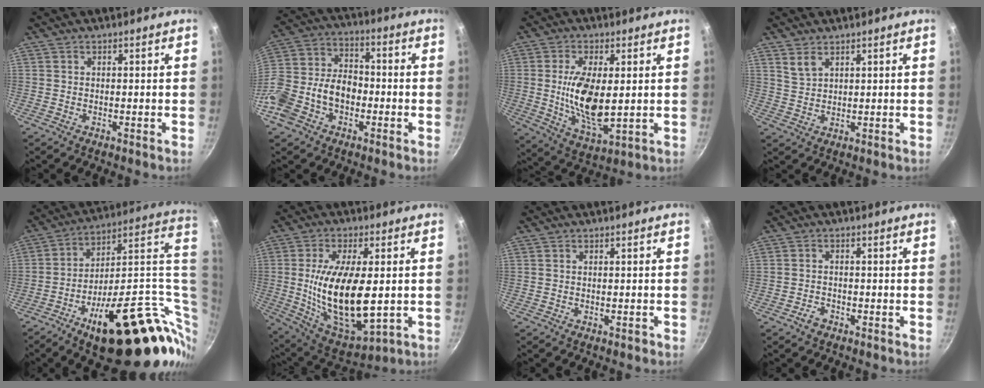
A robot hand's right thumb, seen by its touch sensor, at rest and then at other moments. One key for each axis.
{"total": 16.5, "fx": -4.7, "fy": 11.6, "fz": 10.8, "tx": -0.189, "ty": 0.053, "tz": -0.096}
{"total": 13.1, "fx": 0.8, "fy": 5.8, "fz": 11.7, "tx": -0.215, "ty": -0.015, "tz": 0.022}
{"total": 3.3, "fx": 2.2, "fy": 1.7, "fz": 1.7, "tx": -0.032, "ty": -0.011, "tz": 0.047}
{"total": 32.8, "fx": -1.9, "fy": 14.5, "fz": 29.4, "tx": -0.382, "ty": 0.006, "tz": -0.012}
{"total": 20.6, "fx": -0.8, "fy": 9.2, "fz": 18.4, "tx": -0.324, "ty": -0.008, "tz": 0.003}
{"total": 0.6, "fx": -0.3, "fy": 0.2, "fz": 0.4, "tx": -0.005, "ty": 0.005, "tz": -0.004}
{"total": 2.1, "fx": -1.5, "fy": 1.2, "fz": 0.9, "tx": -0.016, "ty": 0.015, "tz": -0.027}